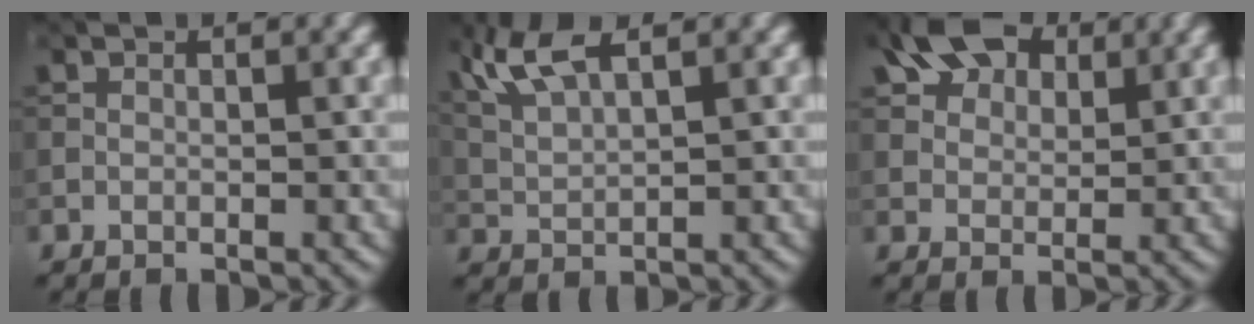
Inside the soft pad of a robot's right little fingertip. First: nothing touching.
{"total": 4.6, "force": [2.8, 1.4, 3.4], "torque": [-0.084, 0.014, 0.060]}
{"total": 7.8, "force": [4.6, 4.7, 4.3], "torque": [-0.093, 0.016, 0.073]}